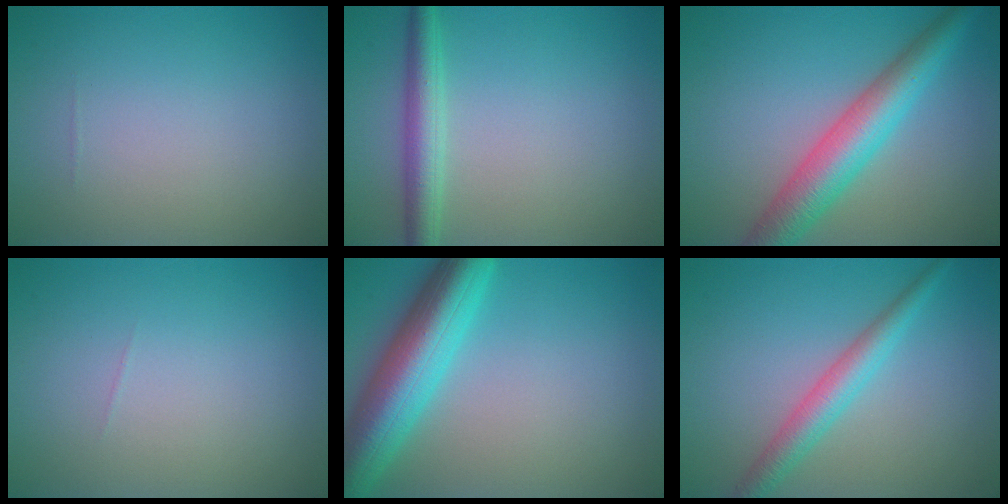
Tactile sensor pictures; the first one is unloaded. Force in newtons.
{"total": 3.2, "press": 3.2, "slide": 0.2}
{"total": 6.3, "press": 6.3, "slide": 0.1}
{"total": 0.0}
{"total": 8.7, "press": 8.7, "slide": 0.3}
{"total": 3.3, "press": 3.3, "slide": 0.1}